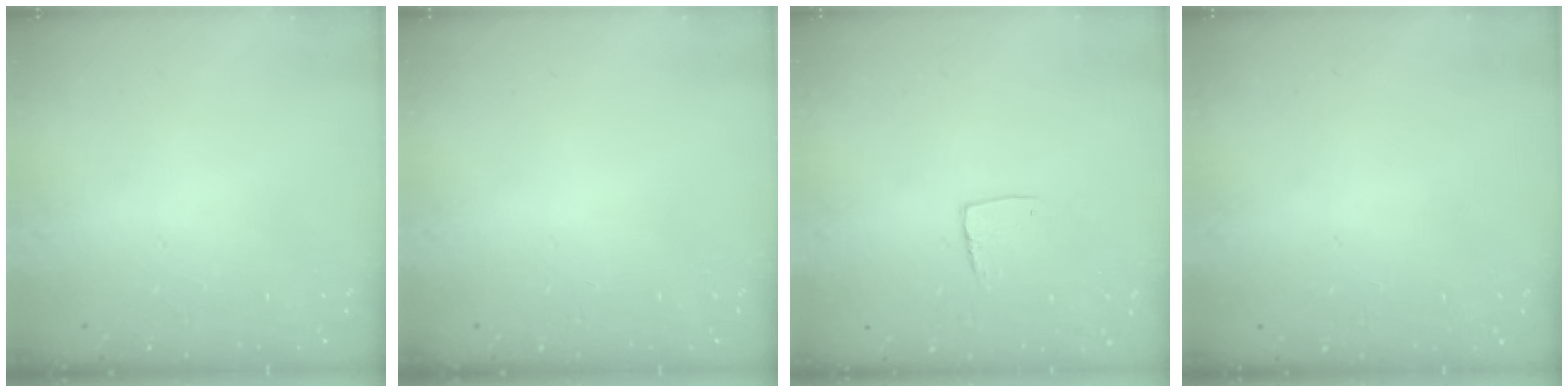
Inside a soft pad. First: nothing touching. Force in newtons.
{"total": 0.0}
{"total": 5.9, "press": 5.9, "slide": 0.4}
{"total": 0.0}